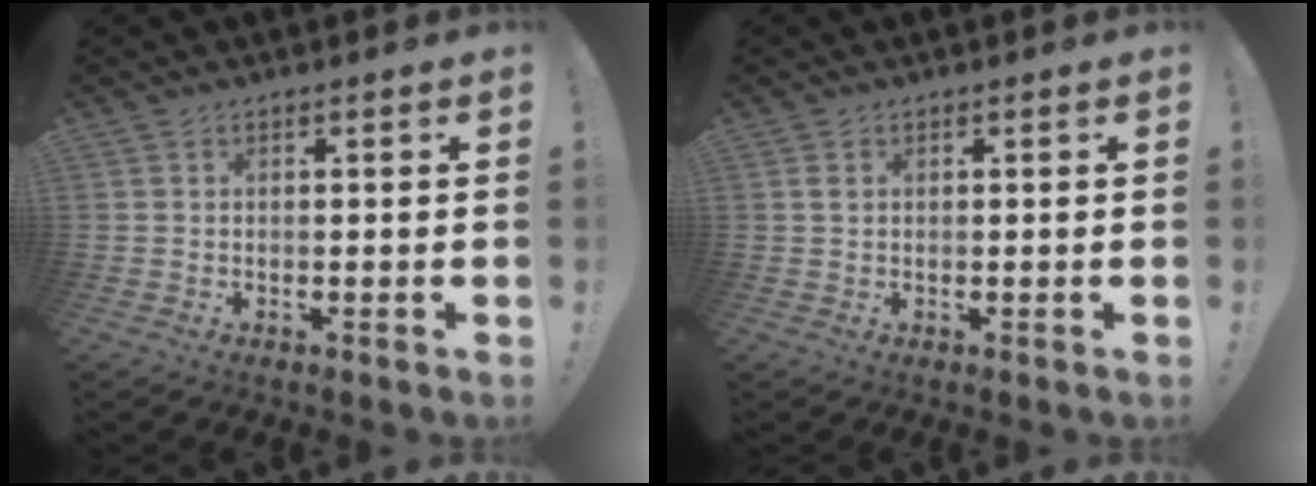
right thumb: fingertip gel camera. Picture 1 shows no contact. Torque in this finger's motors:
{"motor_torque": [0.00, 0.00, 0.00, 0.00, 0.00]}